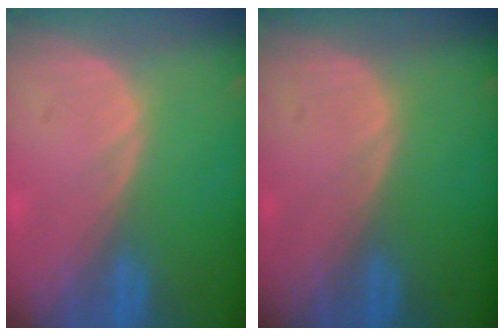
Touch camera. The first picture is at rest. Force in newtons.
{"total": 0.0}